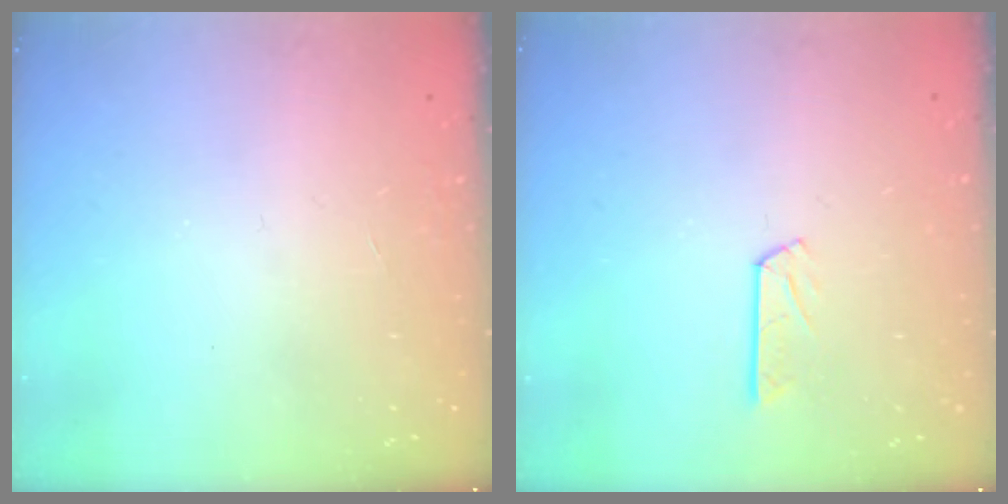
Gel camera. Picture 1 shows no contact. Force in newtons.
{"total": 4.6, "press": 4.6, "slide": 0.3}